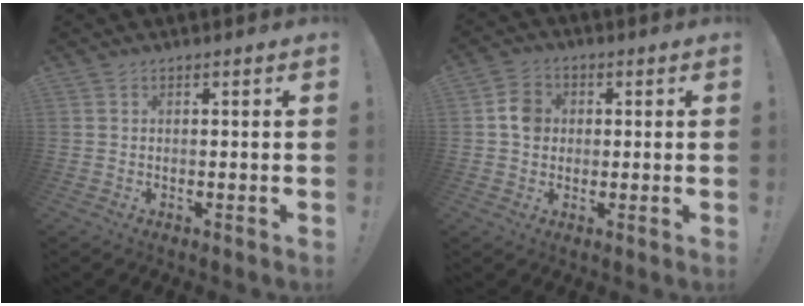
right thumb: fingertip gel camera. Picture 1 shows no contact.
{"total": 6.6, "force": [0.6, 5.9, 3.0], "torque": [-0.033, 0.012, 0.012]}